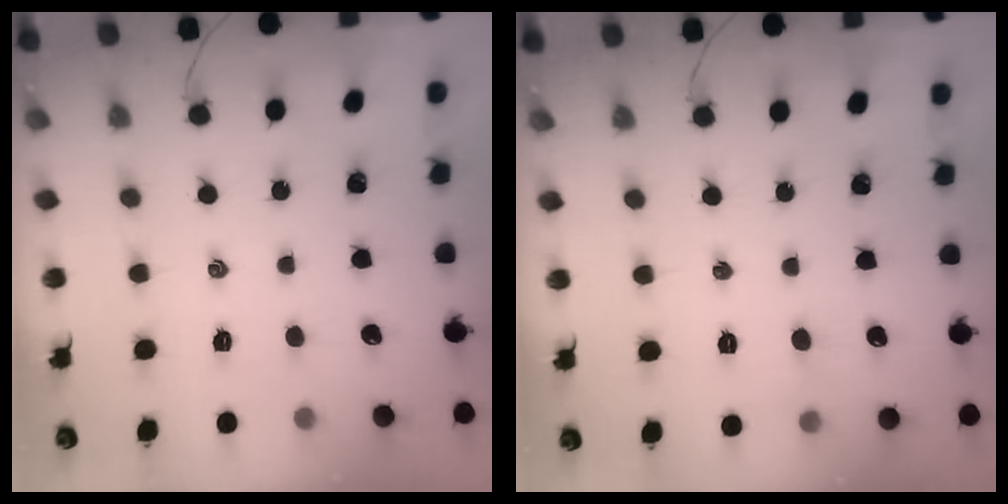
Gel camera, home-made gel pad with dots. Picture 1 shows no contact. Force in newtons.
{"total": 2.8, "press": 2.6, "slide": 1.0}